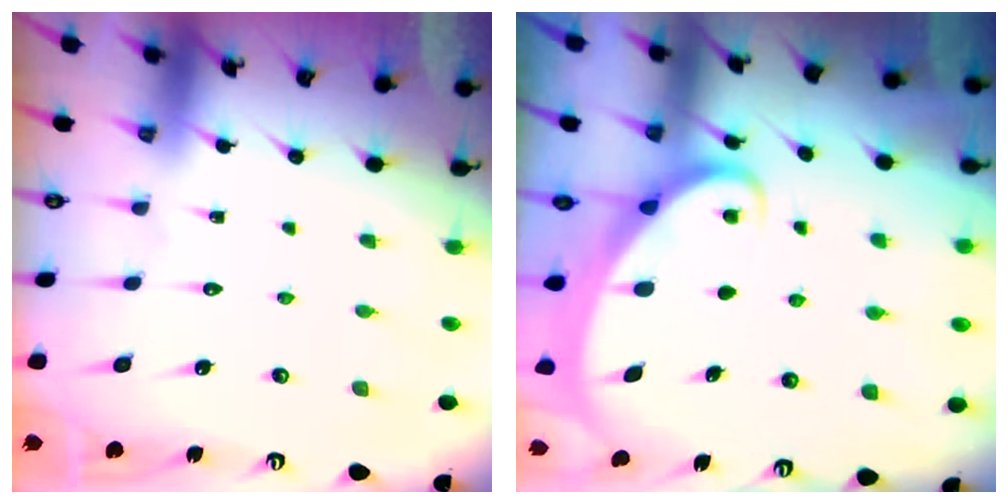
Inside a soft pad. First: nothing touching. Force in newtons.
{"total": 2.2, "press": 2.2, "slide": 0.4}